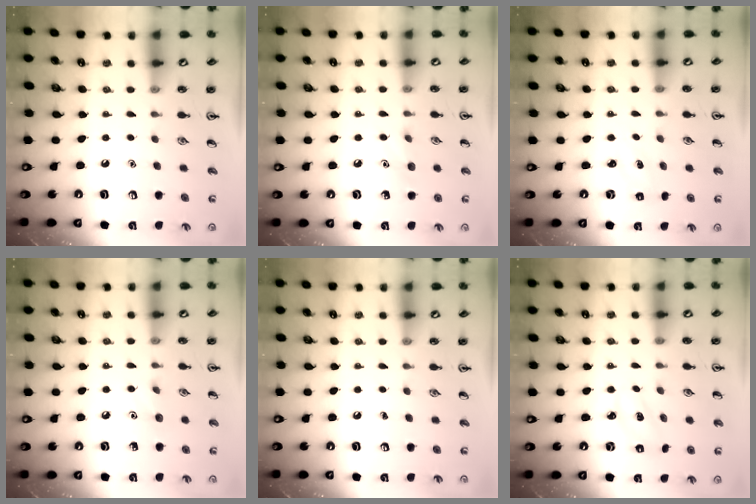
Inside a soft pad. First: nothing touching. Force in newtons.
{"total": 6.2, "press": 6.0, "slide": 1.6}
{"total": 1.4, "press": 1.3, "slide": 0.6}
{"total": 5.1, "press": 4.9, "slide": 1.6}
{"total": 0.0}
{"total": 2.2, "press": 2.1, "slide": 0.7}